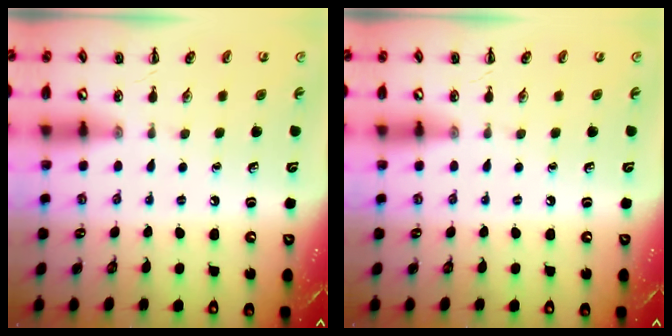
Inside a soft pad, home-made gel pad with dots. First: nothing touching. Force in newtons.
{"total": 0.0}